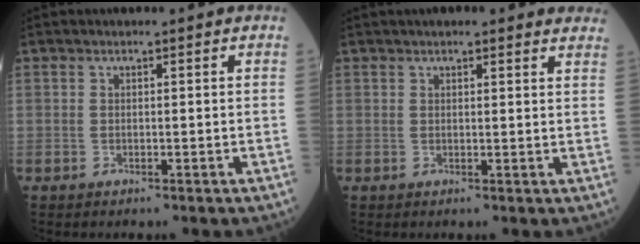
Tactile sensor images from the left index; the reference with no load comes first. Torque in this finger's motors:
{"motor_torque": [1.06, -1.08, 0.18, 0.08]}